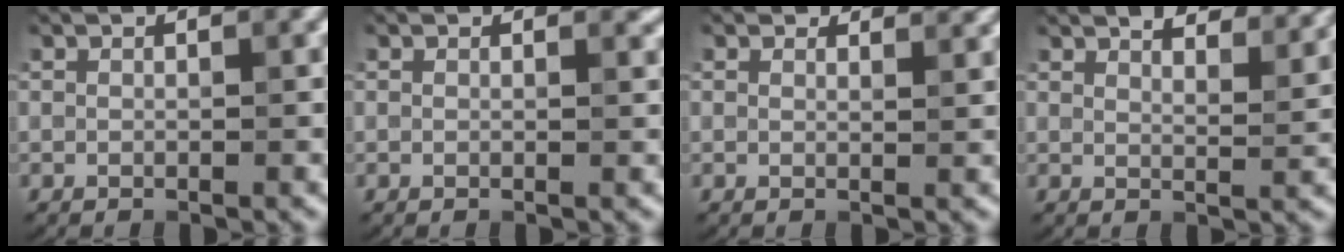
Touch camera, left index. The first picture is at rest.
{"total": 0.7, "force": [0.5, 0.2, 0.3], "torque": [-0.004, -0.006, 0.005]}
{"total": 2.9, "force": [2.7, 0.9, 0.7], "torque": [-0.016, 0.002, 0.027]}
{"total": 6.8, "force": [5.7, 1.8, 3.3], "torque": [-0.027, 0.021, 0.049]}